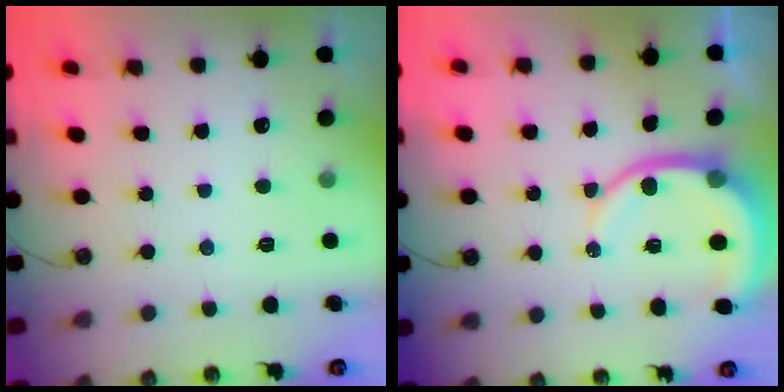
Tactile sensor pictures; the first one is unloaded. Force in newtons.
{"total": 8.2, "press": 8.2, "slide": 0.9}